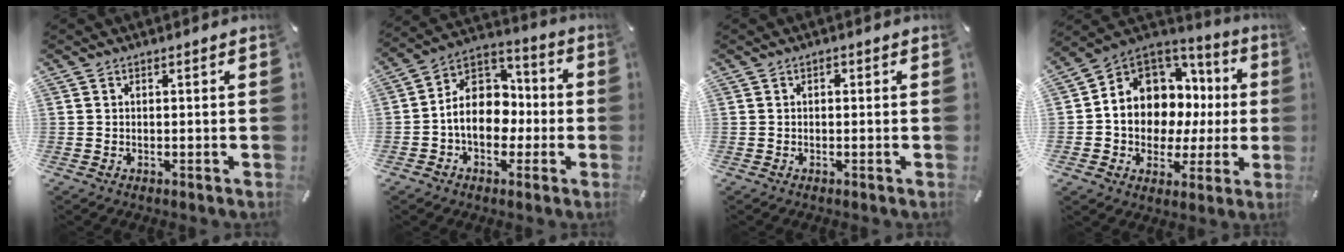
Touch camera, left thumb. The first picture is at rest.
{"total": 12.7, "force": [-2.1, 10.1, 7.4], "torque": [-0.134, 0.012, -0.037]}
{"total": 0.7, "force": [-0.1, 0.6, 0.3], "torque": [-0.005, 0.005, -0.003]}
{"total": 9.7, "force": [1.6, 9.0, 3.3], "torque": [-0.062, -0.043, 0.038]}